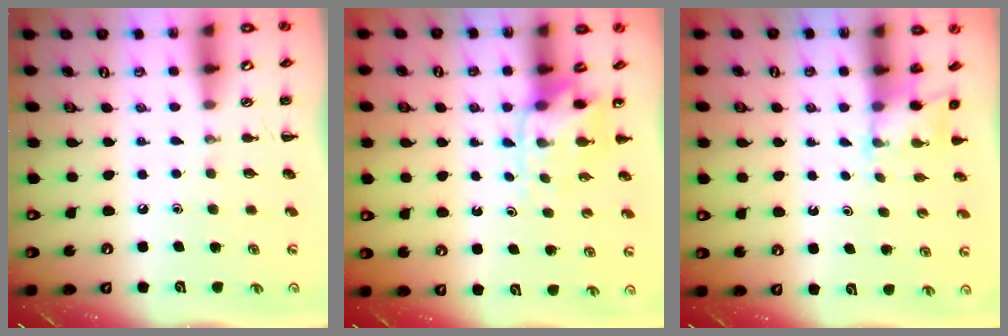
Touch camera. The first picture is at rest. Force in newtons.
{"total": 4.6, "press": 4.6, "slide": 0.5}
{"total": 2.3, "press": 2.2, "slide": 0.7}